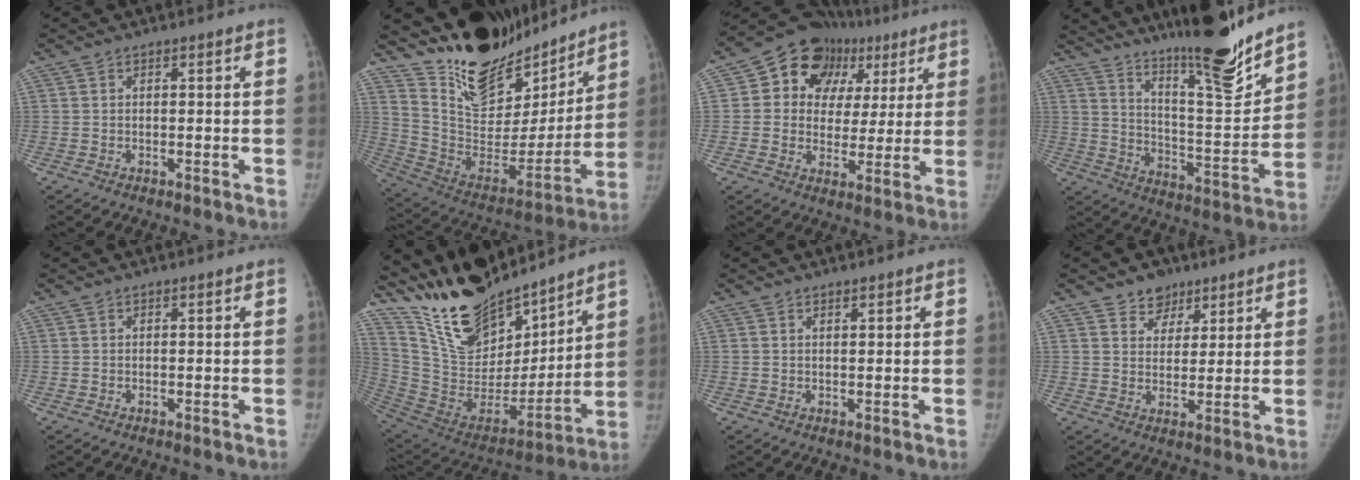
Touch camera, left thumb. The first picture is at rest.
{"total": 24.7, "force": [20.6, 9.7, 9.7], "torque": [-0.127, -0.119, 0.344]}
{"total": 16.8, "force": [6.4, 13.2, 8.2], "torque": [-0.066, 0.021, 0.098]}
{"total": 20.7, "force": [16.5, 2.9, 12.3], "torque": [-0.160, -0.108, 0.264]}
{"total": 0.0}
{"total": 24.3, "force": [20.5, 8.4, 10.0], "torque": [-0.145, -0.107, 0.370]}
{"total": 0.8, "force": [0.6, 0.2, 0.5], "torque": [-0.007, -0.004, 0.011]}
{"total": 5.7, "force": [3.9, 4.0, 1.0], "torque": [0.011, -0.023, 0.064]}